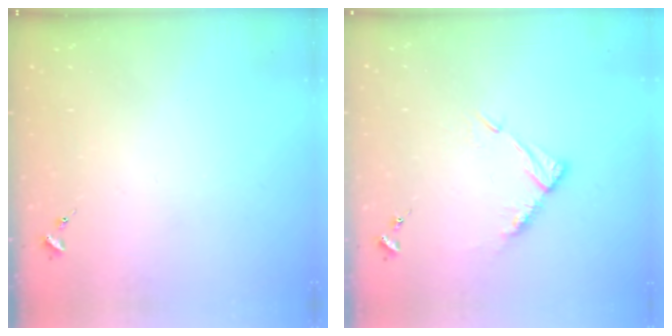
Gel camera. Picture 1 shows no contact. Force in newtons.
{"total": 9.0, "press": 9.0, "slide": 0.8}